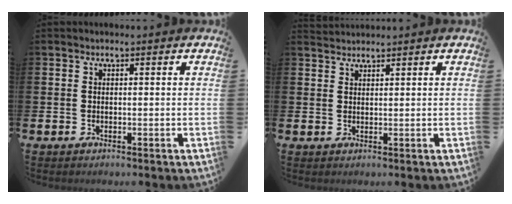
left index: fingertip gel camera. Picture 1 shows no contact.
{"total": 1.6, "force": [1.5, 0.3, -0.1], "torque": [0.001, -0.003, 0.028]}